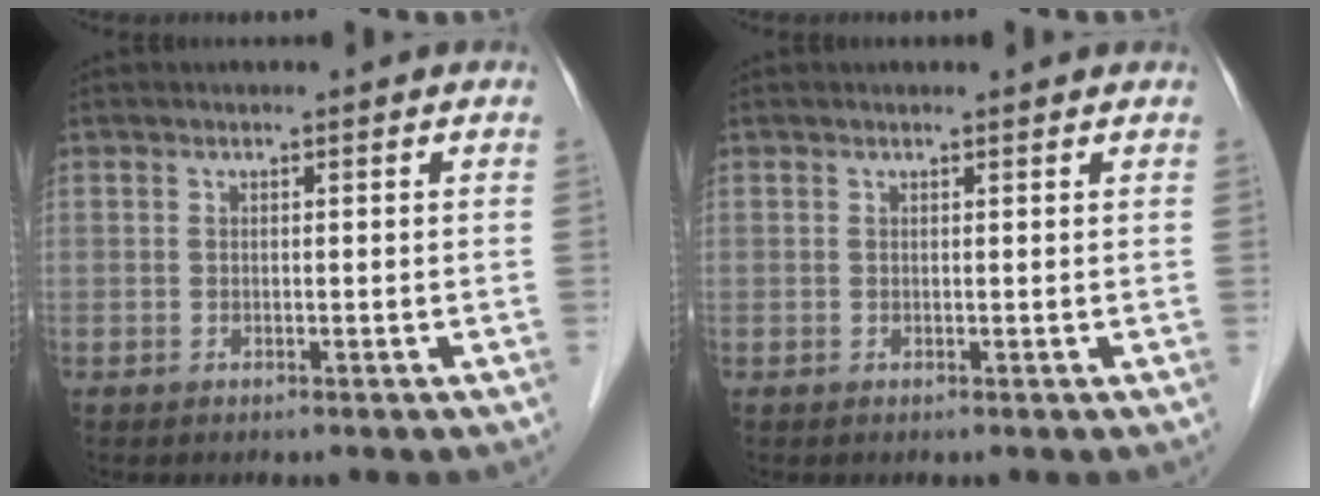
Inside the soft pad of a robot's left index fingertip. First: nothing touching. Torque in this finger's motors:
{"motor_torque": [0.12, -0.08, -0.20, -0.05]}